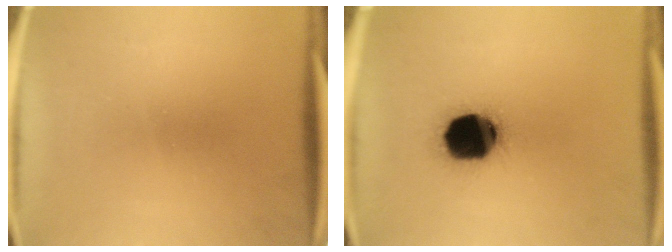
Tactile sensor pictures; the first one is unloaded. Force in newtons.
{"total": 19.1}